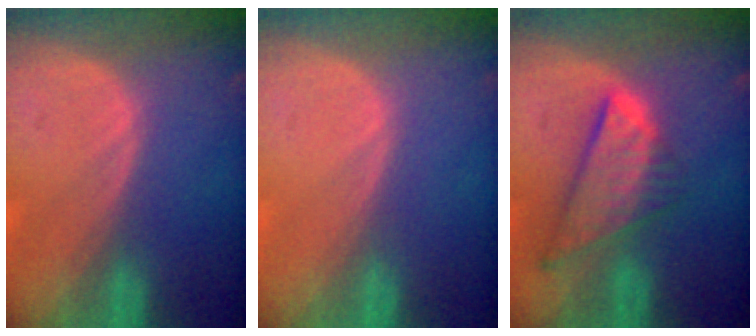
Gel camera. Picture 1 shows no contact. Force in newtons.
{"total": 0.0}
{"total": 8.7, "press": 7.4, "slide": 4.5}